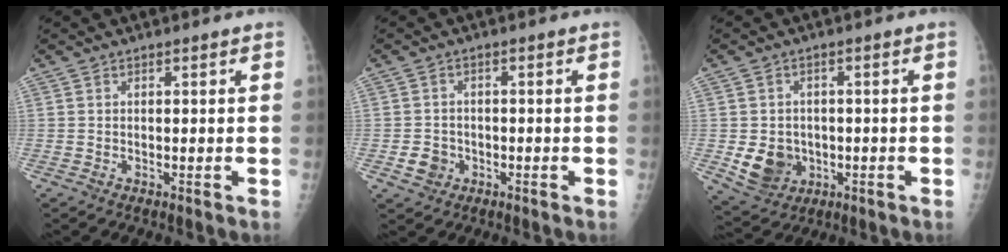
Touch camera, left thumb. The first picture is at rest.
{"total": 3.5, "force": [-1.2, 3.1, 1.2], "torque": [-0.009, 0.006, -0.017]}
{"total": 7.6, "force": [-1.4, 6.6, 3.6], "torque": [-0.037, 0.002, -0.009]}